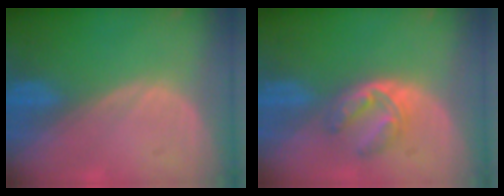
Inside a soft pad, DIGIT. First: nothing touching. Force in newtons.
{"total": 5.6, "press": 4.9, "slide": 2.6}